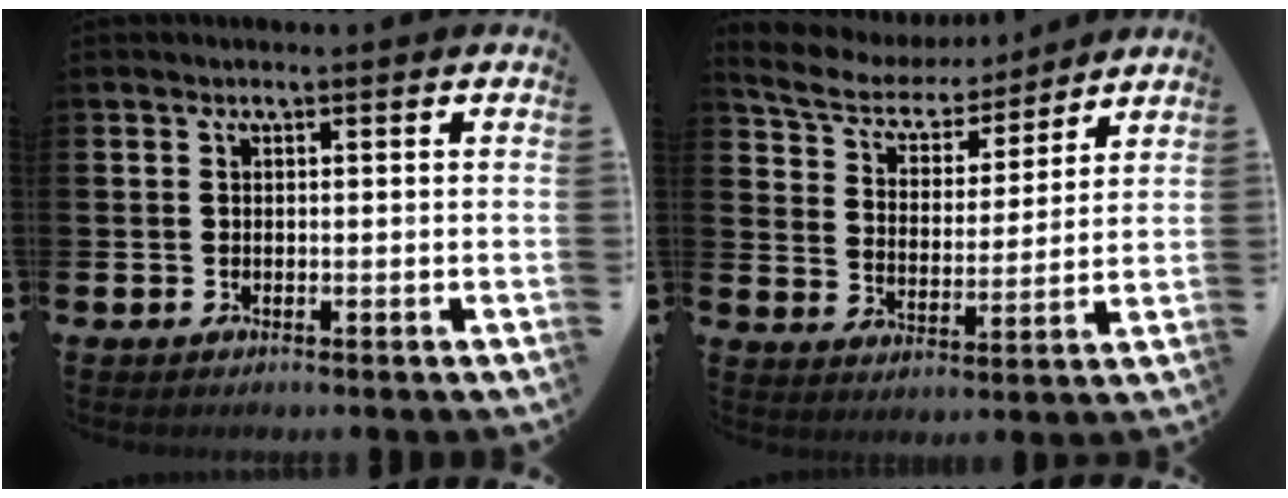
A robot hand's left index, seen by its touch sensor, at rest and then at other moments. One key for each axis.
{"total": 6.3, "fx": 5.9, "fy": 2.1, "fz": 0.9, "tx": -0.059, "ty": -0.041, "tz": 0.100}